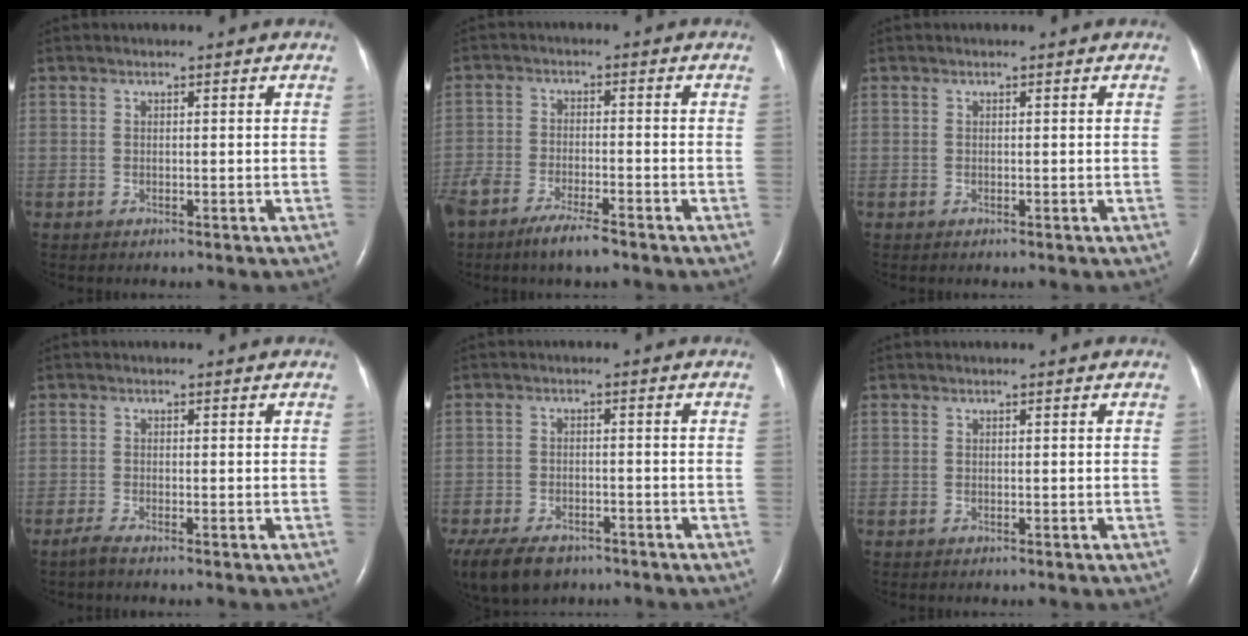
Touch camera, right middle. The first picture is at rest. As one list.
[{"total": 7.3, "force": [-5.6, 1.5, 4.5], "torque": [-0.085, -0.012, -0.099]}, {"total": 0.0}, {"total": 1.3, "force": [-1.1, -0.2, 0.7], "torque": [-0.023, -0.005, -0.025]}, {"total": 12.7, "force": [-8.6, 7.1, 6.1], "torque": [-0.150, -0.018, -0.129]}, {"total": 0.0}]